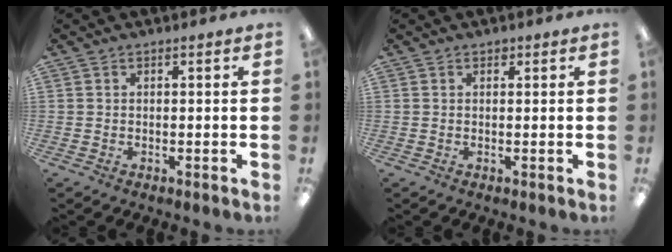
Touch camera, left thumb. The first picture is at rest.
{"total": 0.9, "force": [0.7, 0.4, 0.4], "torque": [0.000, -0.002, 0.010]}